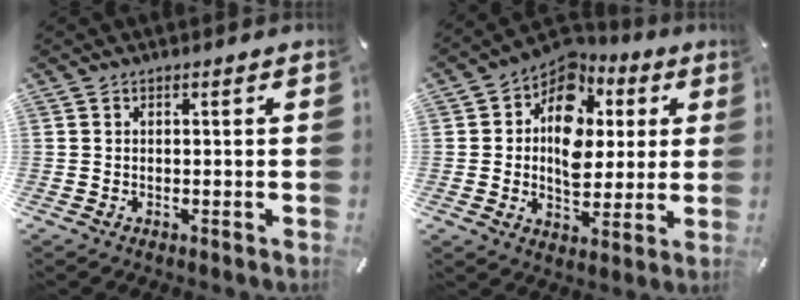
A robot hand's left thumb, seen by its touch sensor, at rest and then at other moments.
{"total": 12.4, "force": [2.2, 9.7, 7.5], "torque": [-0.128, -0.017, 0.042]}